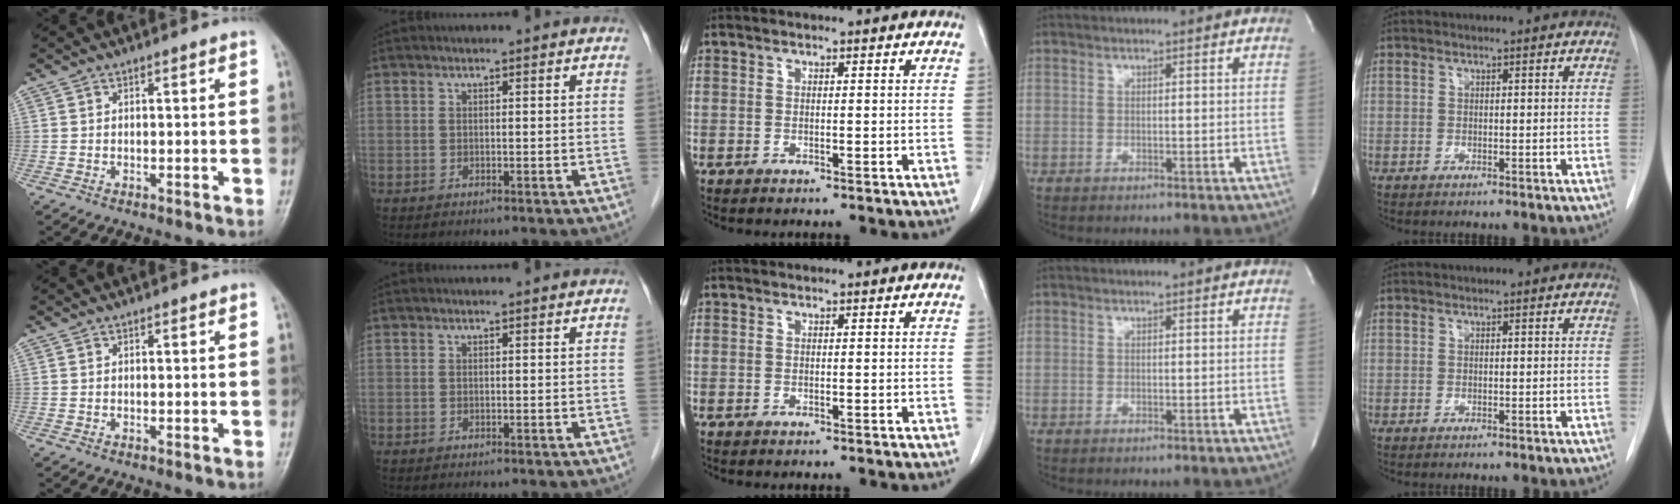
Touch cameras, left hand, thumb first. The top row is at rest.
{}